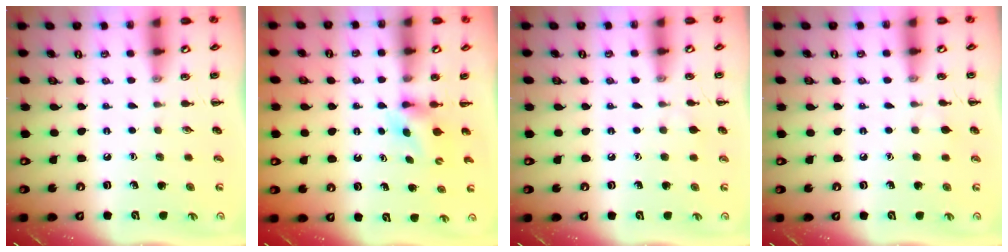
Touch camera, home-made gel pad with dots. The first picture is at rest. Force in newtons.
{"total": 3.8, "press": 3.6, "slide": 1.2}
{"total": 4.5, "press": 4.2, "slide": 1.5}
{"total": 4.6, "press": 4.4, "slide": 1.5}